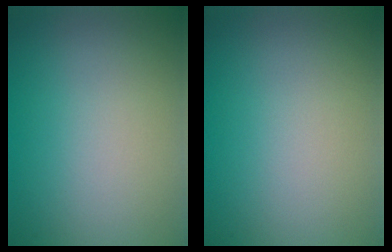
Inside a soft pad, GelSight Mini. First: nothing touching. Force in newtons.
{"total": 0.0}